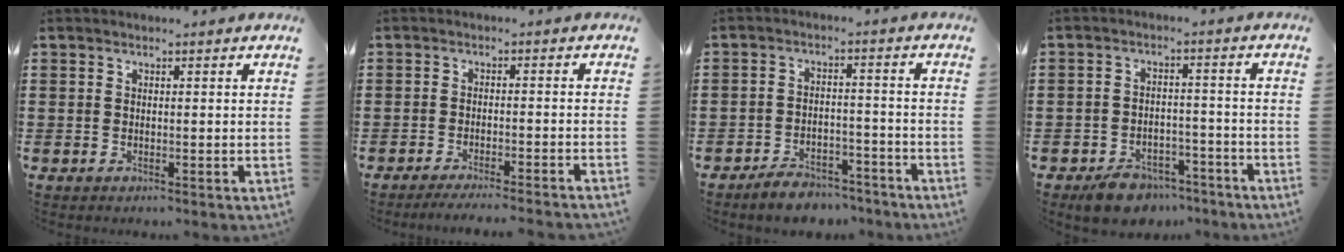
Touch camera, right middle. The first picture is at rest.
{"total": 2.7, "force": [-2.5, -0.4, 0.9], "torque": [-0.016, 0.000, -0.049]}
{"total": 4.8, "force": [-4.6, 0.9, 0.8], "torque": [-0.014, 0.013, -0.093]}
{"total": 5.1, "force": [-4.6, 1.9, 1.1], "torque": [-0.025, 0.016, -0.090]}